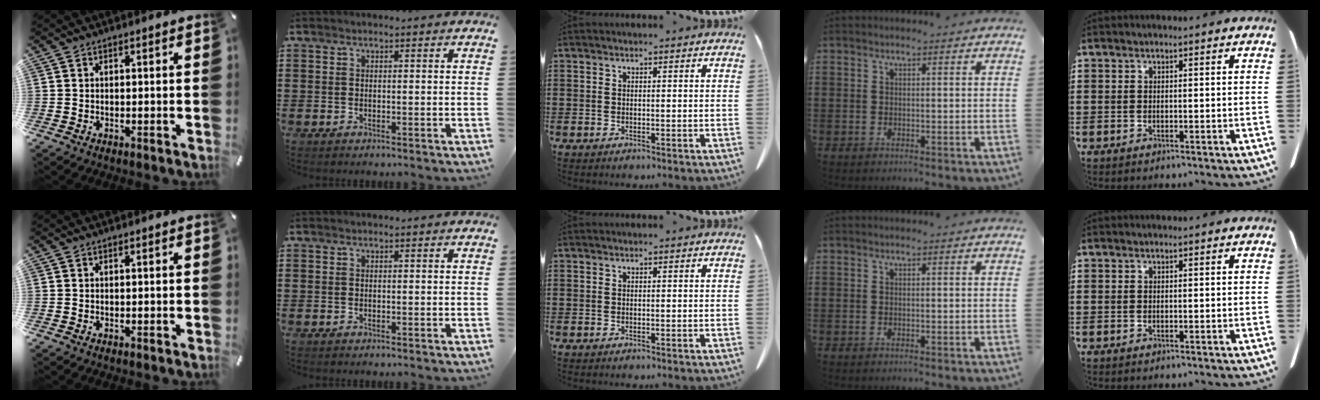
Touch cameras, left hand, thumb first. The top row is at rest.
{}